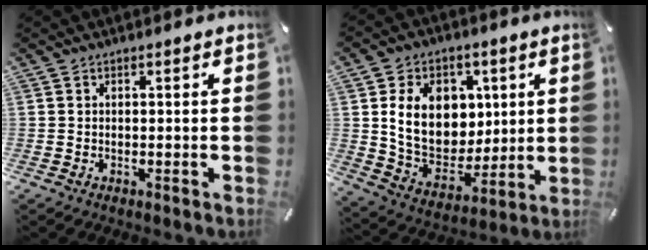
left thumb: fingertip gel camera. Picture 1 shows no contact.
{"total": 15.9, "force": [3.7, 12.7, 8.8], "torque": [-0.158, -0.008, 0.076]}